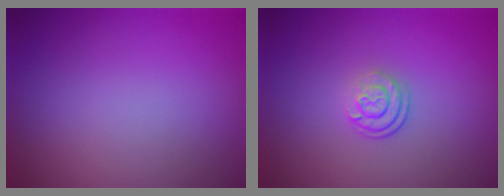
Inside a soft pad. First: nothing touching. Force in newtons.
{"total": 2.4, "press": 1.7, "slide": 1.7}